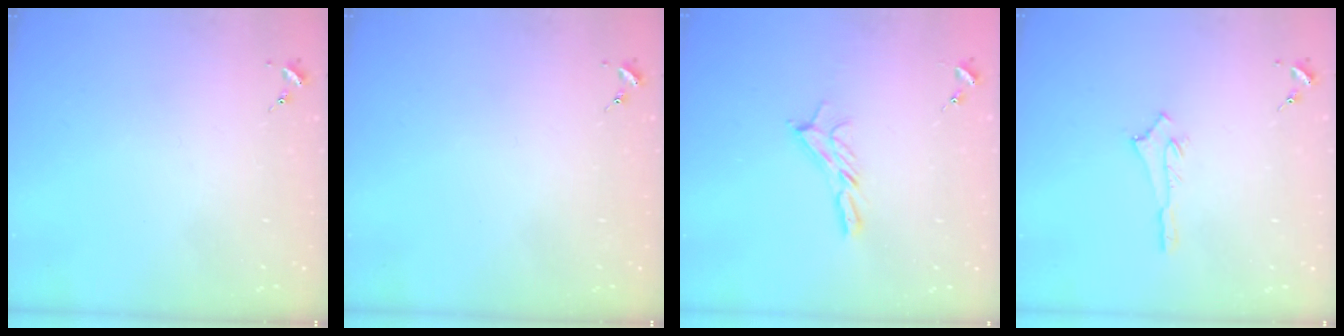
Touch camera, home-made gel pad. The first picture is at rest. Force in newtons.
{"total": 0.0}
{"total": 8.3, "press": 8.2, "slide": 0.5}
{"total": 3.0, "press": 3.0, "slide": 0.2}